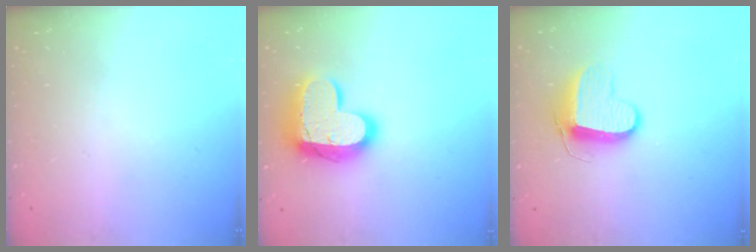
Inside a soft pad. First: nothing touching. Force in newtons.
{"total": 17.8, "press": 17.8, "slide": 1.3}
{"total": 9.4, "press": 9.4, "slide": 0.2}